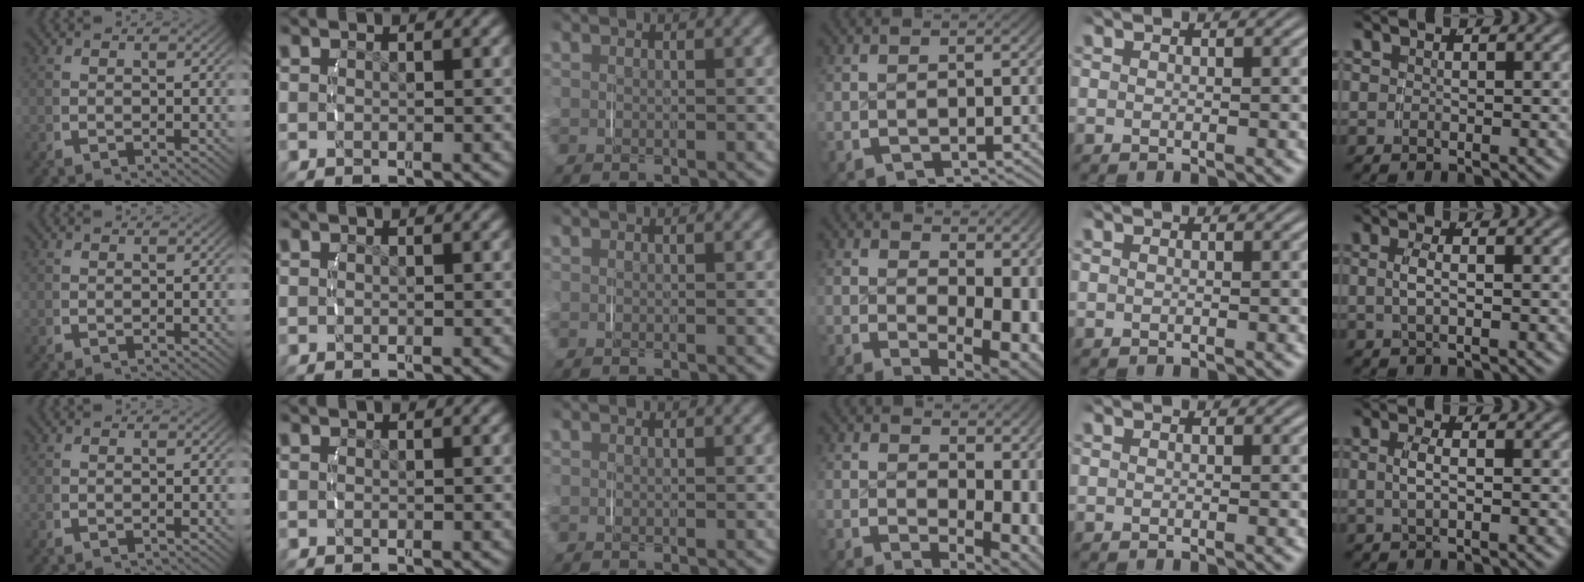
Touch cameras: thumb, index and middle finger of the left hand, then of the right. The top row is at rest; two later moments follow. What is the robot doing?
{"motion": "lift_and_place", "object": "glasses case"}